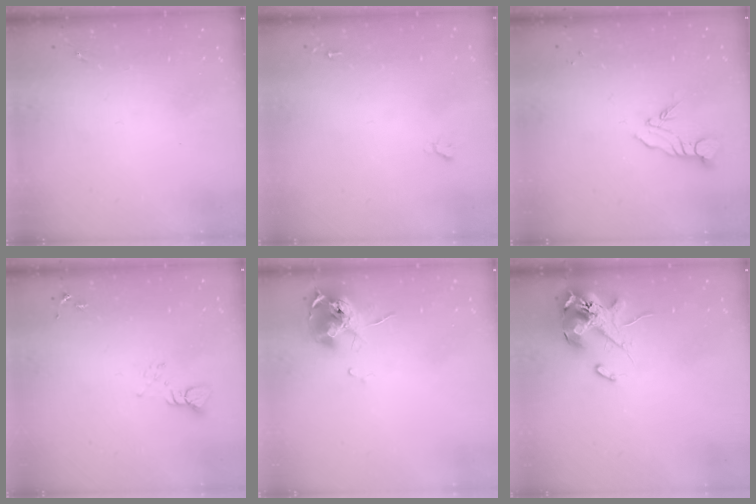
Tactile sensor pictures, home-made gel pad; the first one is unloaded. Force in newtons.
{"total": 1.6, "press": 1.6, "slide": 0.2}
{"total": 6.1, "press": 6.1, "slide": 0.5}
{"total": 3.9, "press": 3.9, "slide": 0.4}
{"total": 11.5, "press": 11.4, "slide": 0.6}
{"total": 13.6, "press": 13.5, "slide": 1.9}